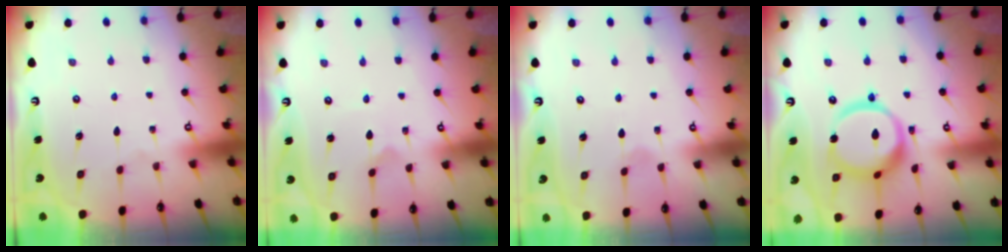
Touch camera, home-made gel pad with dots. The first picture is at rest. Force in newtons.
{"total": 1.0, "press": 1.0, "slide": 0.0}
{"total": 1.2, "press": 1.2, "slide": 0.1}
{"total": 16.5, "press": 16.4, "slide": 1.6}